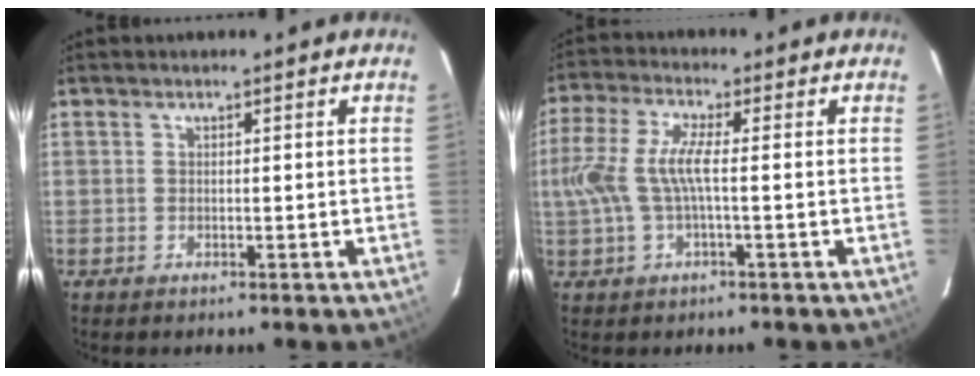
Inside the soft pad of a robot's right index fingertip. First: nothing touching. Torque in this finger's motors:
{"motor_torque": [0.32, 0.01, 0.34, 0.15]}